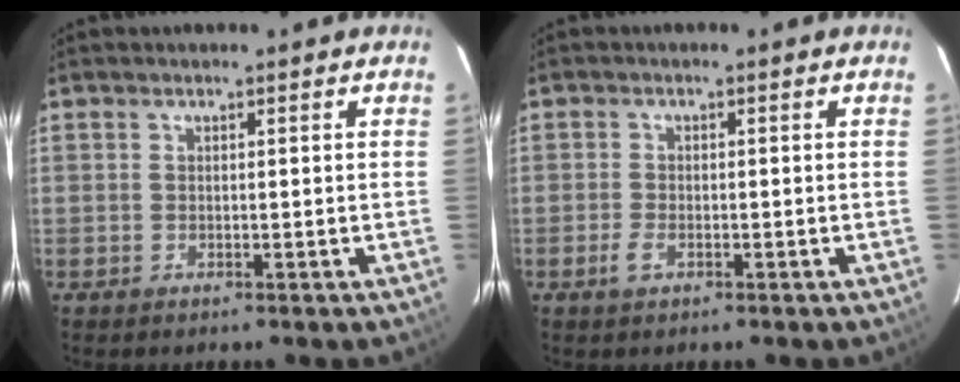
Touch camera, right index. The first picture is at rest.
{"total": 2.4, "force": [-1.2, 1.2, 1.7], "torque": [-0.039, -0.001, -0.023]}